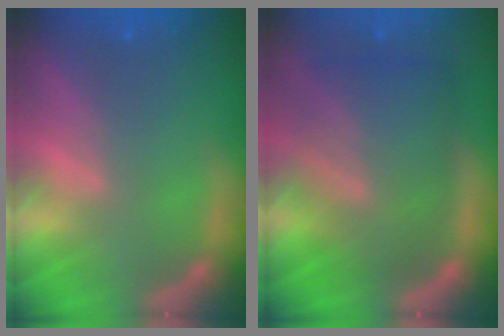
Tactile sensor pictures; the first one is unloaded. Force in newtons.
{"total": 9.4}